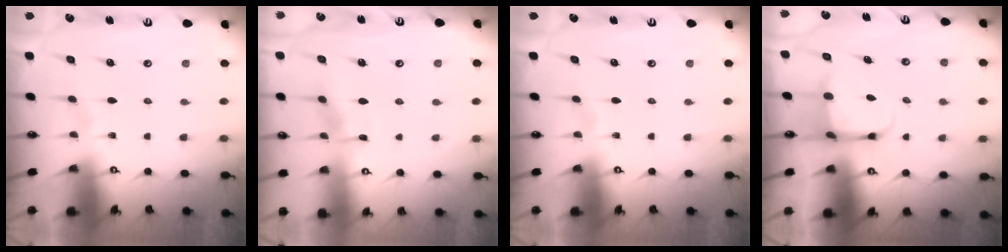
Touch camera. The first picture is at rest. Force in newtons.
{"total": 5.1, "press": 5.0, "slide": 0.6}
{"total": 0.0}
{"total": 3.9, "press": 3.7, "slide": 1.0}